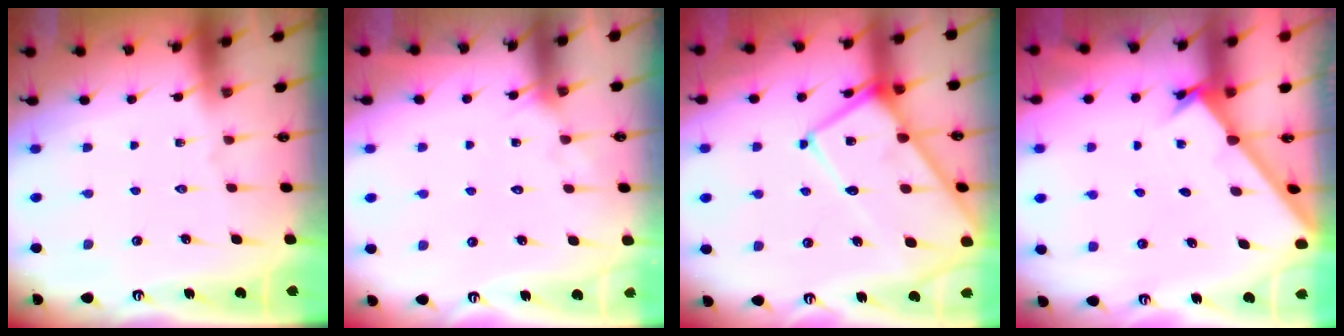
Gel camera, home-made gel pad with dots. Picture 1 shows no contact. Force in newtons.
{"total": 4.4, "press": 4.4, "slide": 0.4}
{"total": 16.1, "press": 16.1, "slide": 1.5}
{"total": 3.4, "press": 3.4, "slide": 0.3}